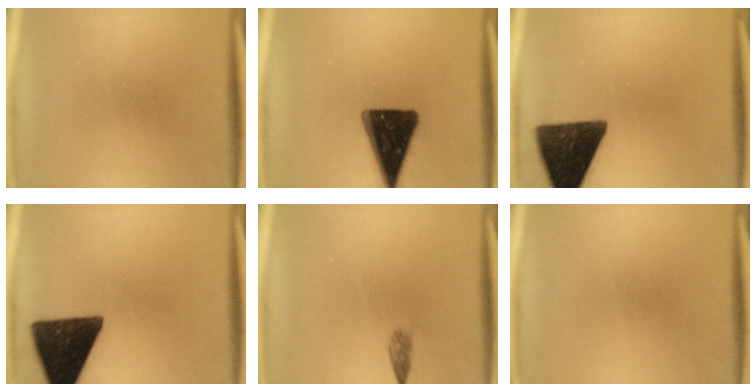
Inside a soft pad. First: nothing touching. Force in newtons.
{"total": 15.4}
{"total": 14.2}
{"total": 15.0}
{"total": 1.3}
{"total": 0.0}